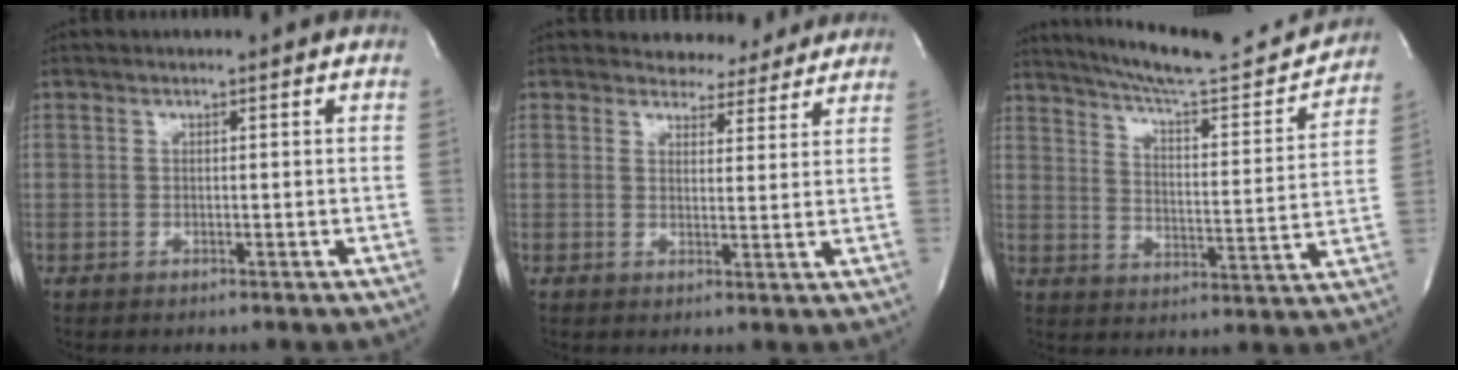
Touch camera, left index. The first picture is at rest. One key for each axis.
{"total": 5.7, "fx": 5.3, "fy": 2.0, "fz": 0.1, "tx": 0.004, "ty": -0.003, "tz": 0.059}
{"total": 20.1, "fx": 18.7, "fy": 1.6, "fz": 7.2, "tx": -0.115, "ty": -0.034, "tz": 0.258}